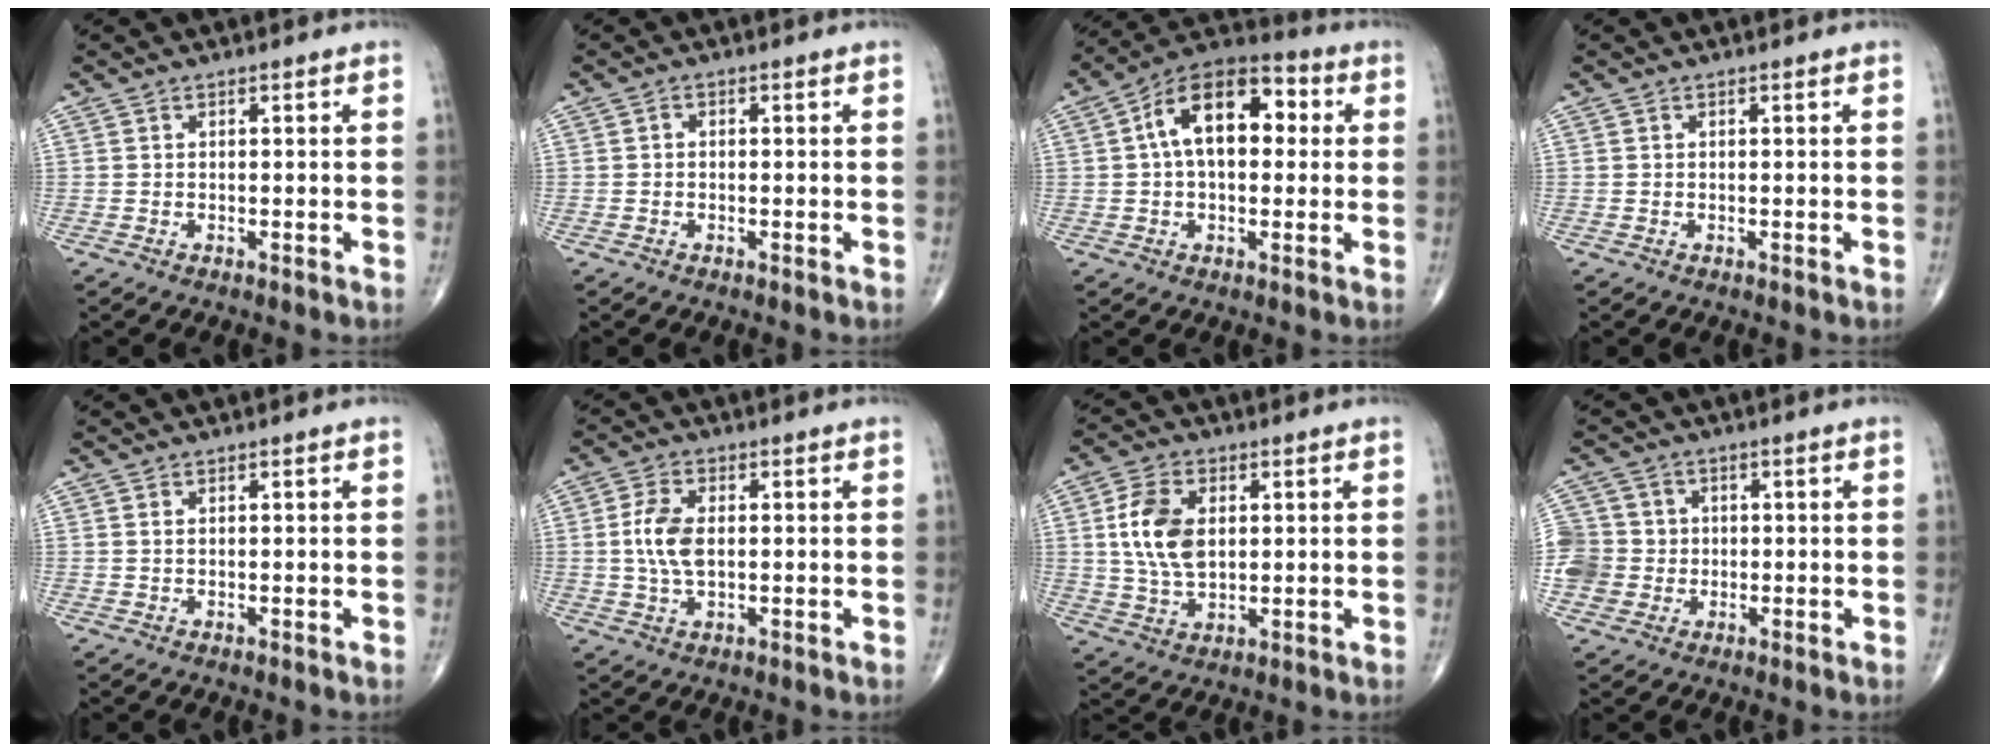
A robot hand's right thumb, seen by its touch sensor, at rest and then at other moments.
{"total": 0.8, "force": [-0.1, 0.7, 0.5], "torque": [-0.002, 0.004, -0.006]}
{"total": 15.3, "force": [2.6, 8.9, 12.2], "torque": [-0.179, 0.035, 0.031]}
{"total": 0.0}
{"total": 0.6, "force": [0.2, 0.3, 0.5], "torque": [-0.011, 0.005, 0.006]}
{"total": 6.8, "force": [0.4, 3.8, 5.7], "torque": [-0.119, 0.003, 0.005]}
{"total": 10.5, "force": [1.8, 6.5, 8.0], "torque": [-0.149, -0.003, 0.038]}
{"total": 9.0, "force": [-0.6, 8.7, 2.1], "torque": [-0.030, 0.020, -0.007]}